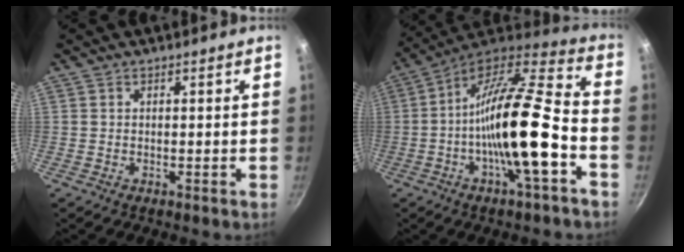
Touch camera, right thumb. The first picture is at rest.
{"total": 20.7, "force": [-5.5, 5.4, 19.2], "torque": [-0.321, 0.034, -0.110]}